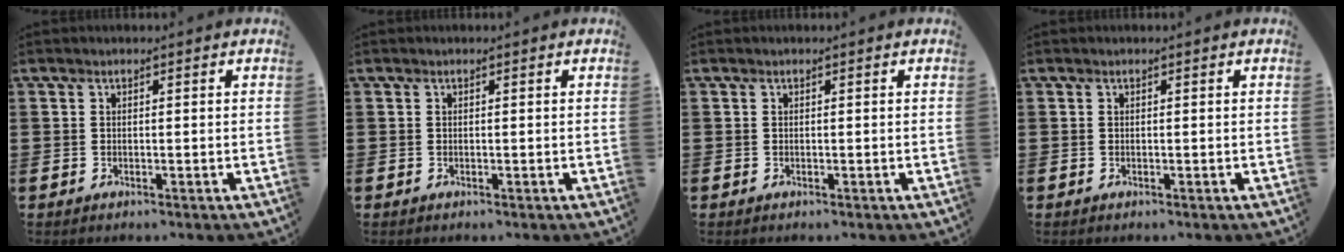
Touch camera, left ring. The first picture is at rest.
{"total": 0.0}
{"total": 0.0}
{"total": 0.0}